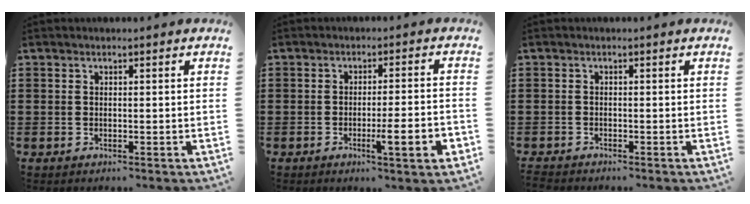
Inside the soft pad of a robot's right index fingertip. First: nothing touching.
{"total": 5.8, "force": [-2.2, 0.4, 5.4], "torque": [-0.085, -0.007, -0.034]}
{"total": 1.1, "force": [-1.1, 0.1, -0.2], "torque": [0.000, 0.003, -0.024]}